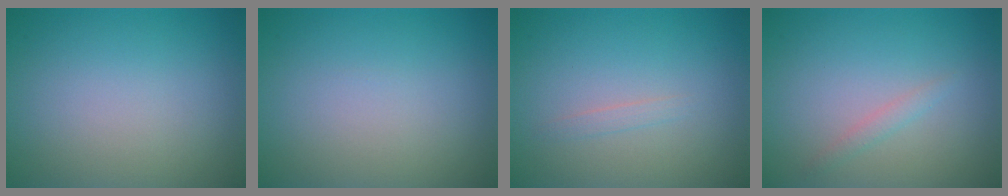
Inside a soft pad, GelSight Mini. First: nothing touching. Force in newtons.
{"total": 0.0}
{"total": 0.7, "press": 0.7, "slide": 0.1}
{"total": 1.0, "press": 1.0, "slide": 0.0}